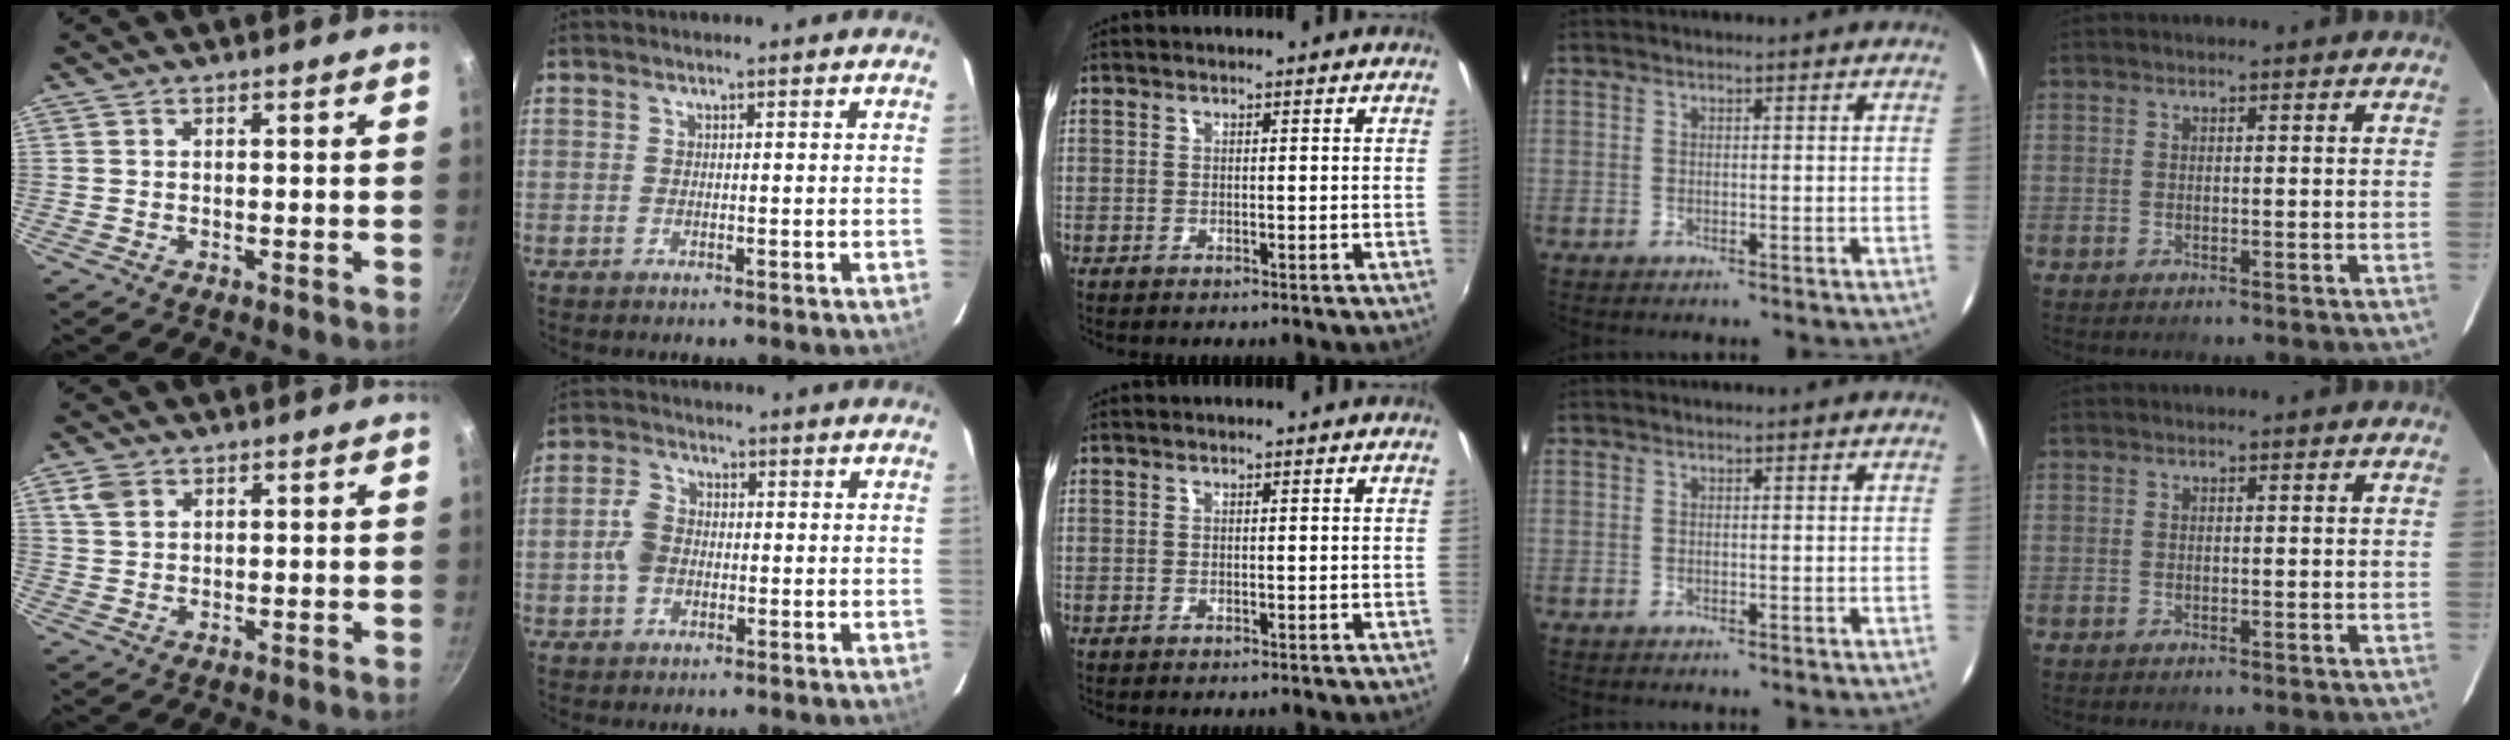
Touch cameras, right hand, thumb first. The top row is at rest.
{"thumb": {"total": 3.4, "force": [1.7, 2.3, 1.8], "torque": [-0.031, 0.001, 0.035]}, "index": {"total": 4.8, "force": [-0.9, 3.7, 3.0], "torque": [-0.065, 0.012, -0.014]}}